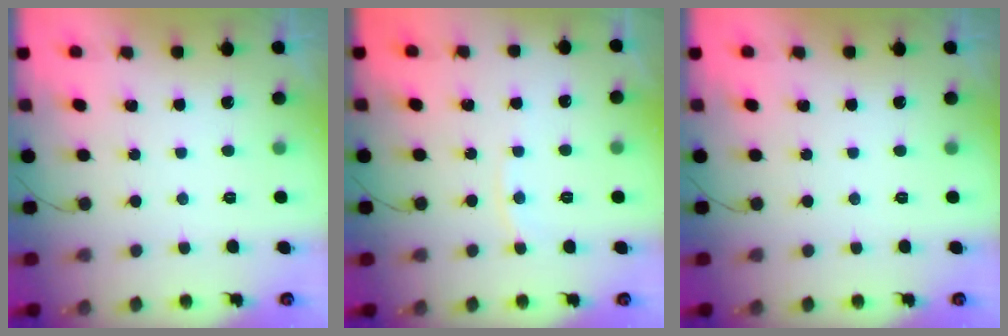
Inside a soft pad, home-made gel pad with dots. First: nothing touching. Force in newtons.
{"total": 4.5, "press": 4.5, "slide": 0.4}
{"total": 0.0}